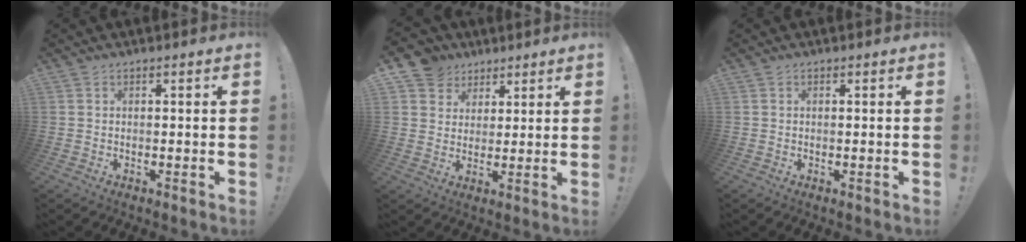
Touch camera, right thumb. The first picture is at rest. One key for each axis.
{"total": 7.3, "fx": 4.1, "fy": 6.0, "fz": 0.8, "tx": -0.014, "ty": -0.029, "tz": 0.083}
{"total": 0.0}